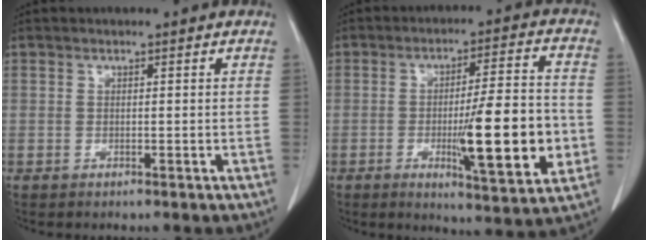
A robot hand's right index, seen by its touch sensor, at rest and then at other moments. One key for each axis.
{"total": 15.2, "fx": -3.2, "fy": 1.5, "fz": 14.8, "tx": -0.219, "ty": -0.010, "tz": -0.045}